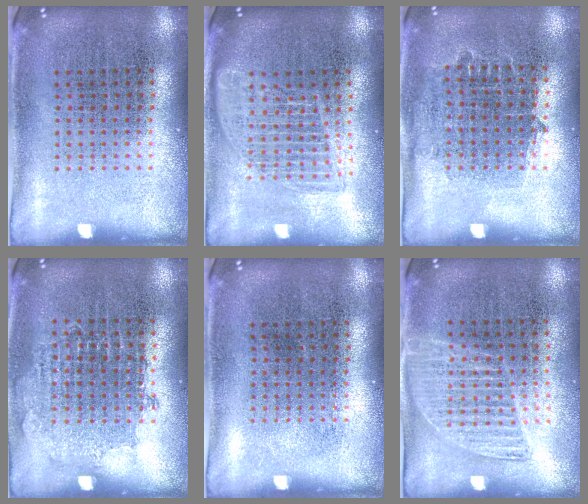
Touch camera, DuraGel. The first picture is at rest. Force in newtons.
{"total": 1.7, "press": 1.5, "slide": 0.8}
{"total": 0.8, "press": 0.8, "slide": 0.3}
{"total": 0.7, "press": 0.7, "slide": 0.2}
{"total": 0.0}
{"total": 1.4, "press": 1.3, "slide": 0.5}